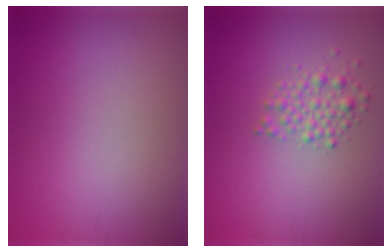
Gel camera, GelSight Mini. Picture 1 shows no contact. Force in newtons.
{"total": 2.1, "press": 2.1, "slide": 0.0}